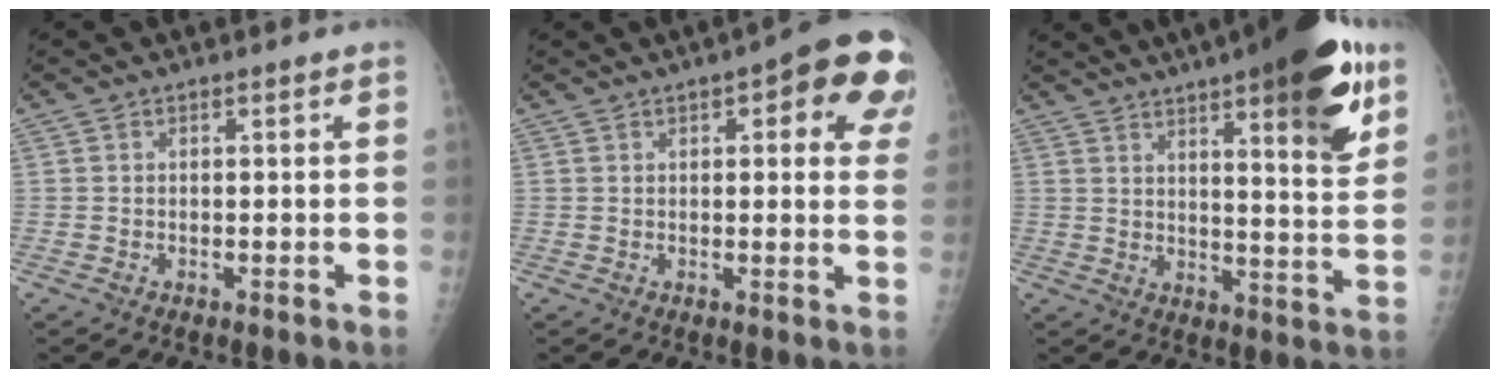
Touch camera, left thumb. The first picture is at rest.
{"total": 13.5, "force": [5.6, 4.7, 11.3], "torque": [-0.098, -0.009, 0.054]}
{"total": 20.8, "force": [11.6, 4.6, 16.6], "torque": [-0.211, -0.044, 0.164]}